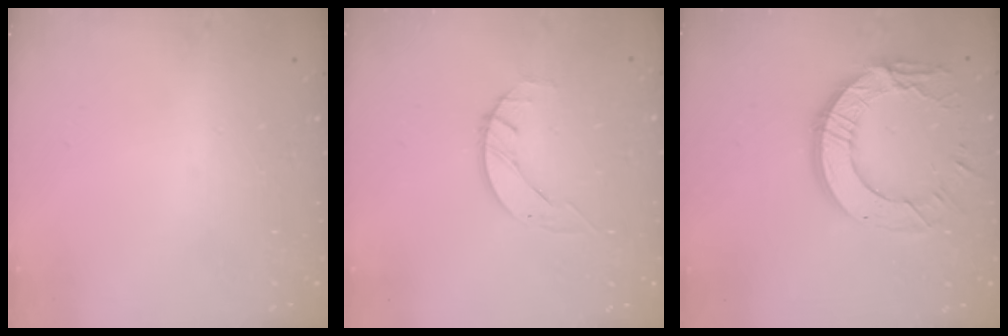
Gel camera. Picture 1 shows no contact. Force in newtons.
{"total": 2.1, "press": 2.0, "slide": 0.3}
{"total": 15.0, "press": 14.9, "slide": 1.5}